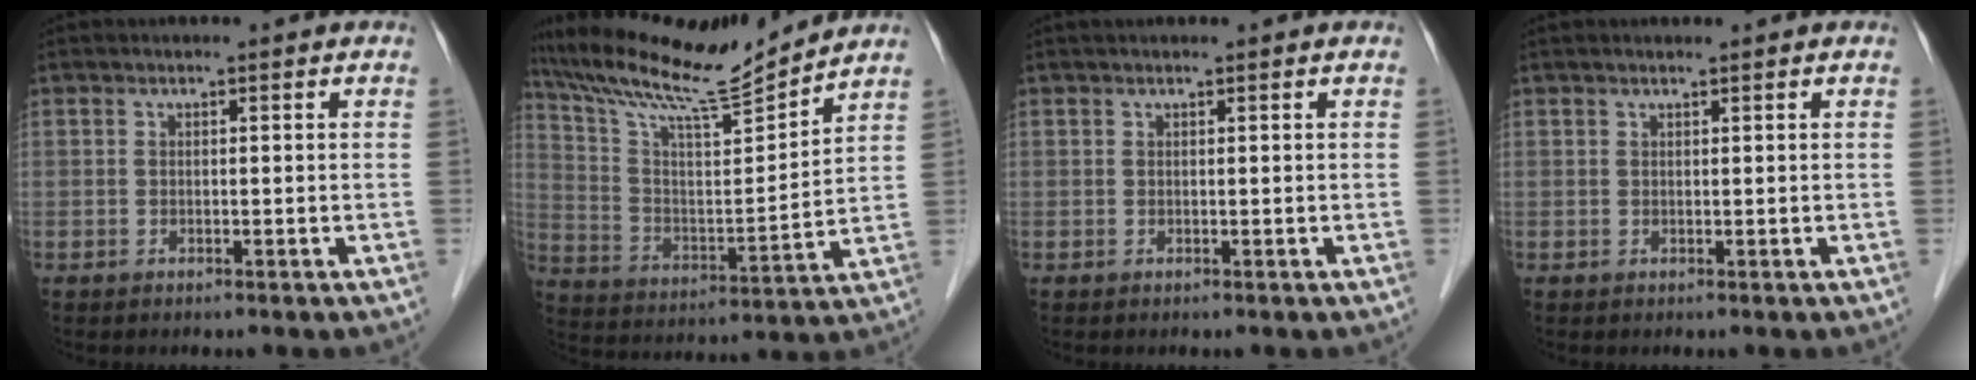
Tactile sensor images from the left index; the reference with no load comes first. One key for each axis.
{"total": 16.2, "fx": 14.9, "fy": -0.1, "fz": 6.3, "tx": -0.128, "ty": 0.000, "tz": 0.262}
{"total": 1.3, "fx": 1.1, "fy": 0.1, "fz": 0.7, "tx": -0.009, "ty": 0.020, "tz": 0.019}
{"total": 1.0, "fx": 0.9, "fy": 0.0, "fz": 0.4, "tx": -0.008, "ty": 0.012, "tz": 0.018}